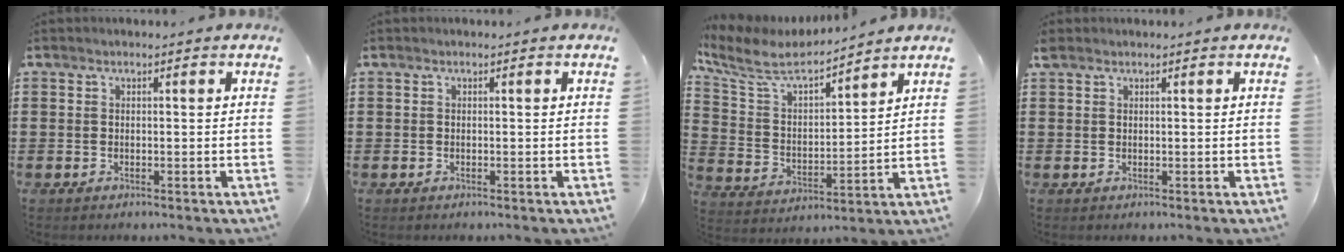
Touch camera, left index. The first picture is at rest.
{"total": 0.0}
{"total": 6.5, "force": [5.9, 1.5, 2.4], "torque": [-0.078, -0.036, 0.097]}
{"total": 0.7, "force": [0.6, 0.3, 0.3], "torque": [-0.007, 0.002, 0.012]}